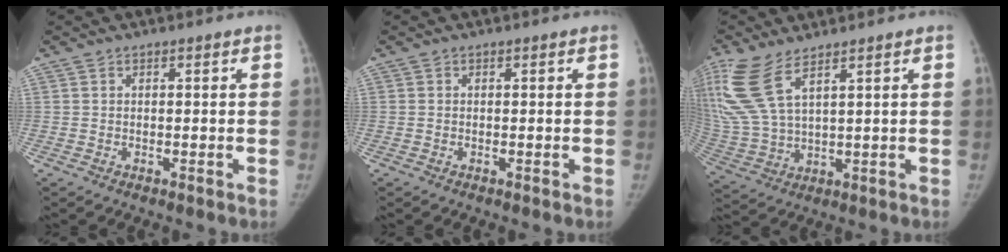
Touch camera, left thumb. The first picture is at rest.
{"total": 0.0}
{"total": 13.9, "force": [7.9, 5.1, 10.2], "torque": [-0.251, -0.022, 0.173]}